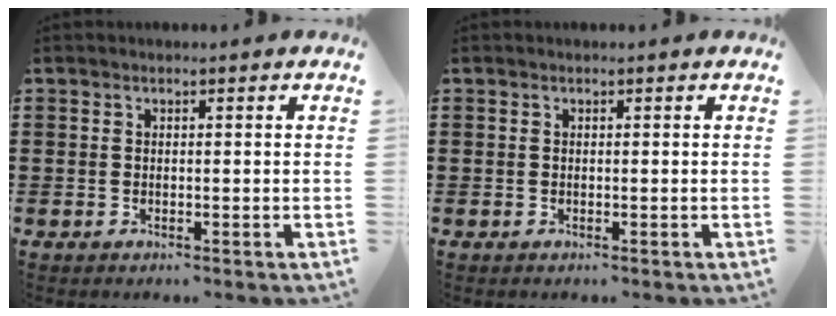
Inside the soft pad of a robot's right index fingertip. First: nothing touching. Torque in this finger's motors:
{"motor_torque": [-0.02, -0.02, 0.00, -0.01]}